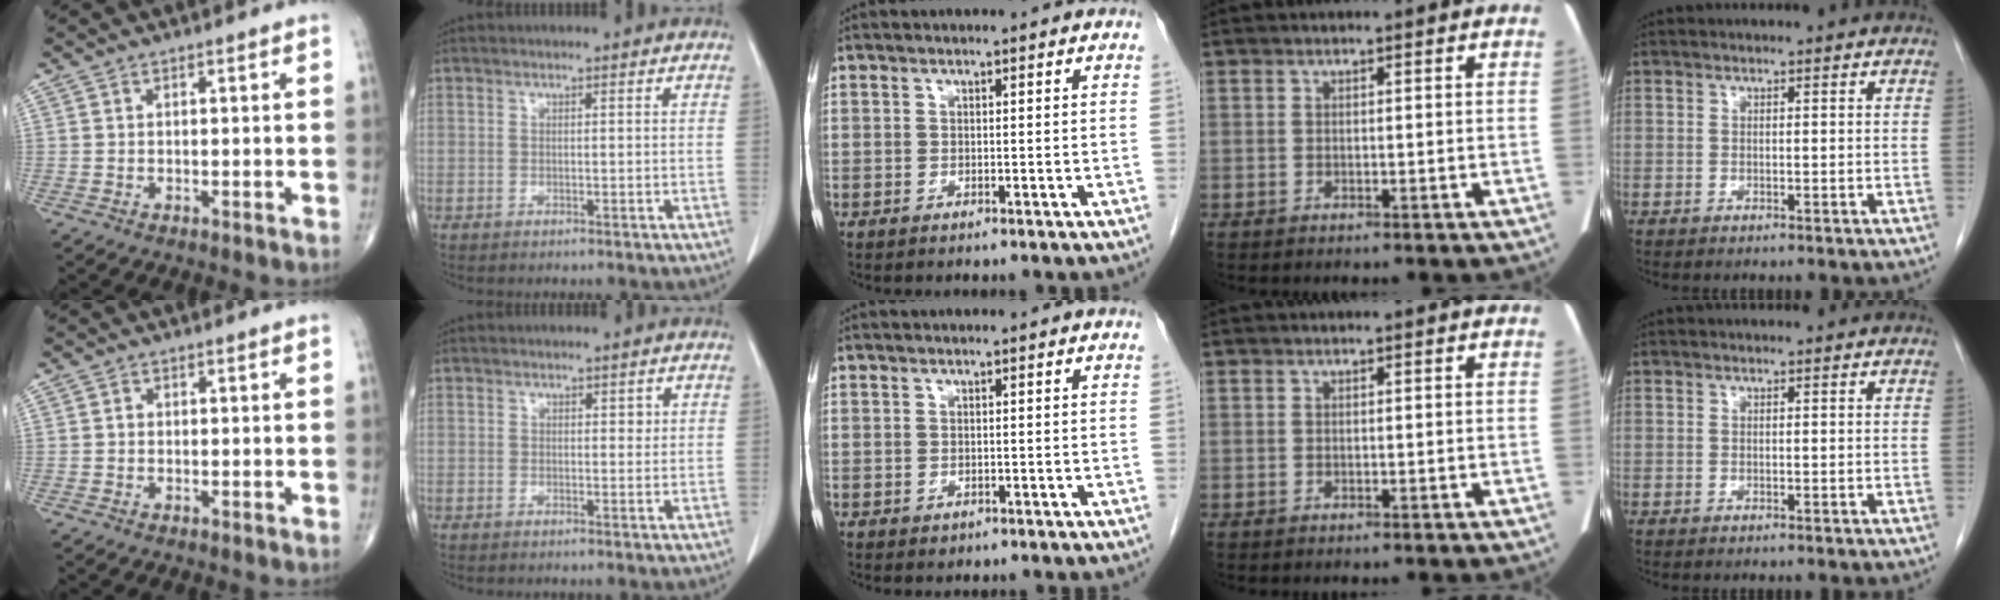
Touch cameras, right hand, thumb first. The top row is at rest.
{"thumb": {"total": 0.7, "force": [-0.1, 0.6, 0.3], "torque": [-0.001, 0.003, -0.005]}, "index": {"total": 1.0, "force": [0.4, 0.7, 0.6], "torque": [-0.002, 0.000, 0.005]}, "middle": {"total": 0.5, "force": [-0.2, 0.5, 0.1], "torque": [-0.006, 0.002, 0.003]}}